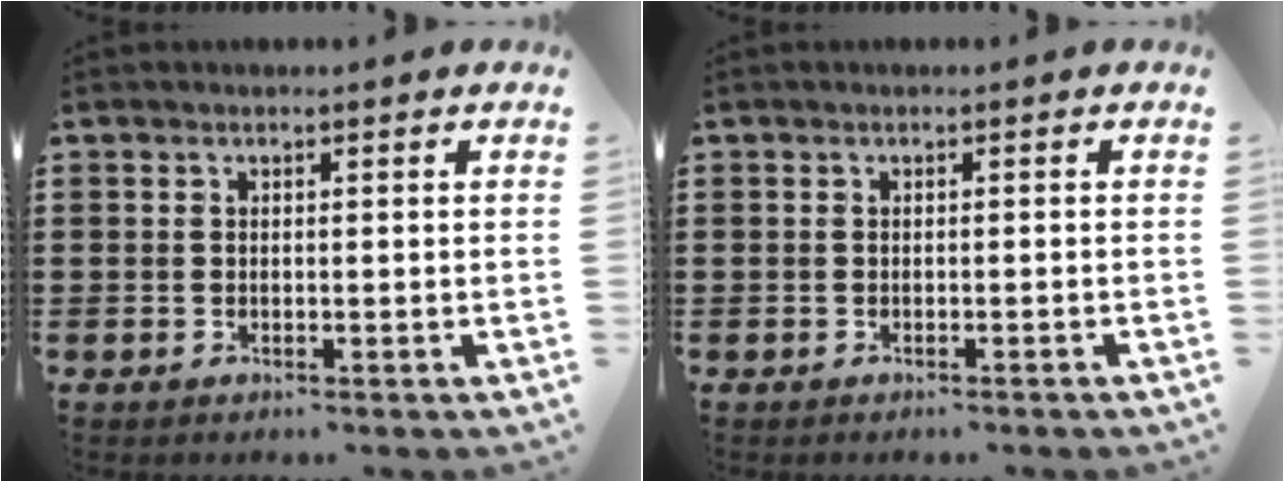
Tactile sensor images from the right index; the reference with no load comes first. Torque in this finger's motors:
{"motor_torque": [0.02, -0.05, -0.01, -0.01]}